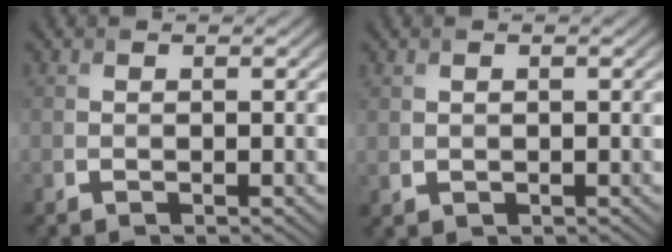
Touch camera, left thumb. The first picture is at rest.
{"total": 0.9, "force": [0.4, 0.7, 0.3], "torque": [-0.009, -0.003, 0.013]}